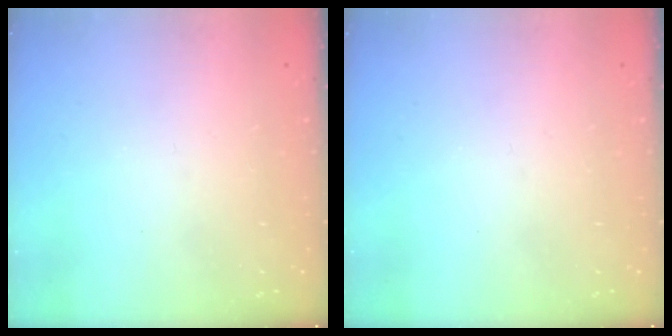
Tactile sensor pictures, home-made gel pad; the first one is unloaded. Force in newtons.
{"total": 0.0}